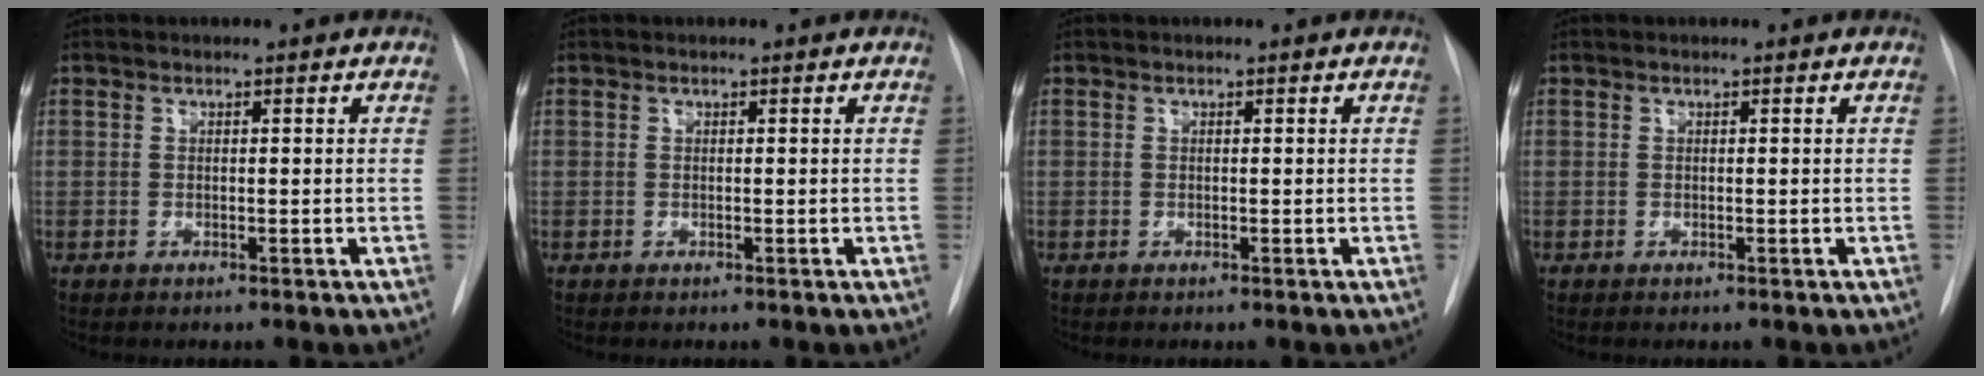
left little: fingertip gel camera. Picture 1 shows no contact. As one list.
[{"total": 0.0}, {"total": 0.0}, {"total": 0.0}]